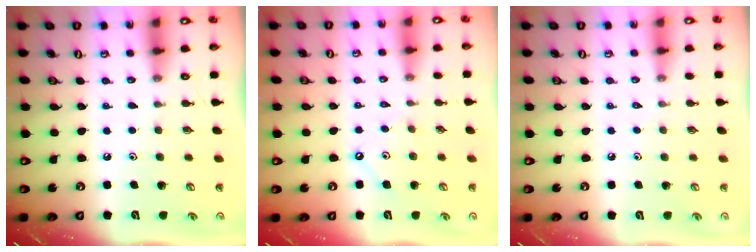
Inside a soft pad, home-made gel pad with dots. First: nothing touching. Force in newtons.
{"total": 2.6, "press": 2.6, "slide": 0.4}
{"total": 0.0}